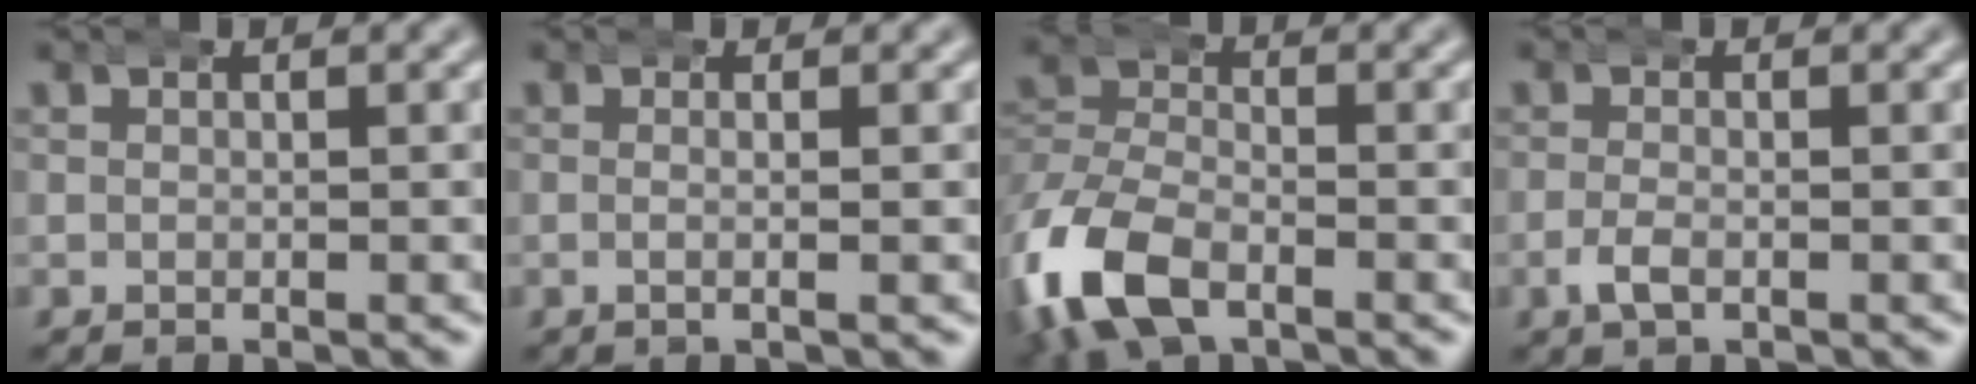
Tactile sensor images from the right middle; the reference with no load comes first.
{"total": 1.6, "force": [-0.4, 0.0, 1.5], "torque": [-0.030, 0.004, -0.010]}
{"total": 7.1, "force": [-3.3, 4.8, 4.0], "torque": [-0.106, -0.022, -0.049]}
{"total": 1.8, "force": [-1.2, 0.6, 1.2], "torque": [-0.029, -0.005, -0.021]}